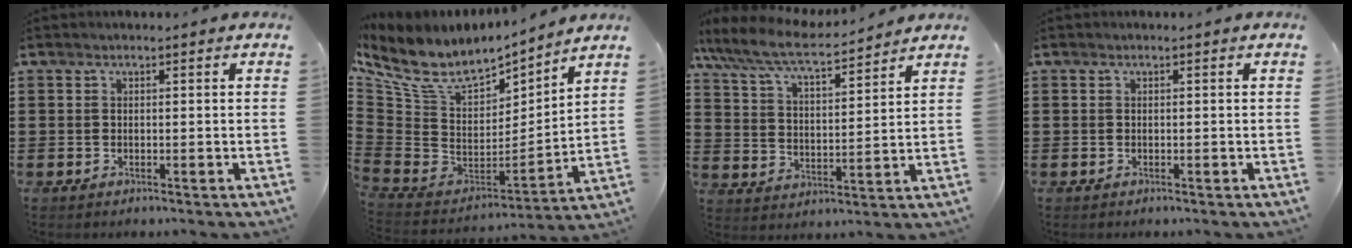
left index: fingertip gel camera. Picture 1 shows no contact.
{"total": 9.3, "force": [6.1, 4.5, 5.3], "torque": [-0.130, -0.040, 0.113]}
{"total": 7.0, "force": [6.2, 0.8, 3.2], "torque": [-0.087, -0.031, 0.104]}
{"total": 0.0}